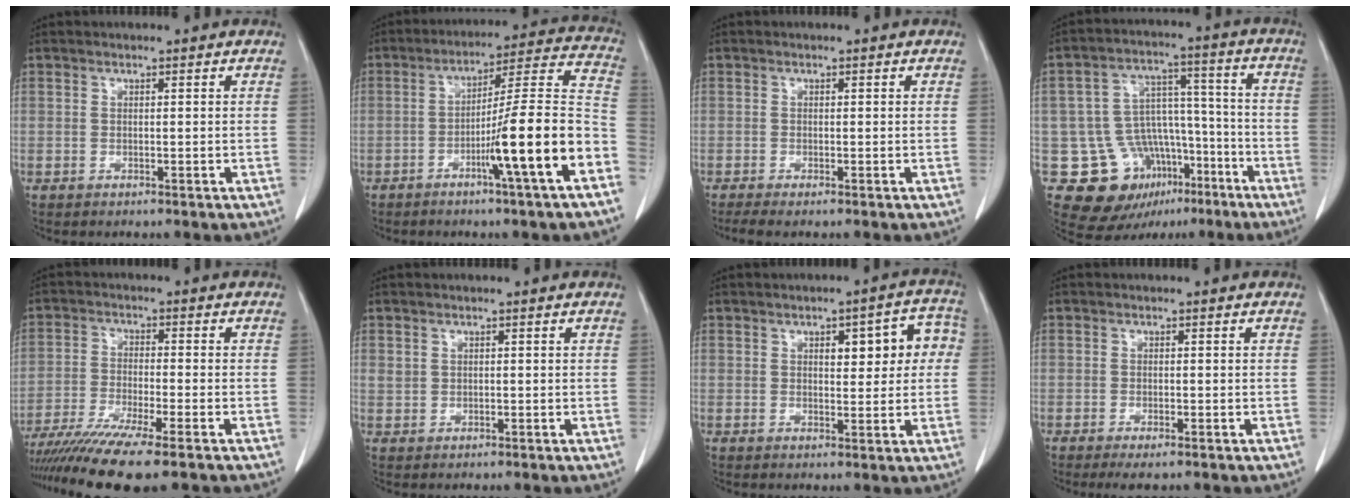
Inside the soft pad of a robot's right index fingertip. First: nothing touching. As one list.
[{"total": 15.1, "force": [-6.1, -1.0, 13.8], "torque": [-0.206, 0.010, -0.098]}, {"total": 1.6, "force": [-1.2, 0.1, 1.1], "torque": [-0.024, -0.006, -0.025]}, {"total": 16.0, "force": [-7.4, 12.5, 6.6], "torque": [-0.106, 0.069, -0.097]}, {"total": 13.0, "force": [-10.2, -0.1, 8.0], "torque": [-0.136, -0.032, -0.167]}, {"total": 1.1, "force": [0.5, 0.9, 0.3], "torque": [0.000, 0.006, 0.010]}, {"total": 7.8, "force": [1.8, 3.1, 6.9], "torque": [-0.073, 0.028, 0.021]}, {"total": 2.3, "force": [-1.5, 0.4, 1.7], "torque": [-0.029, -0.006, -0.024]}]